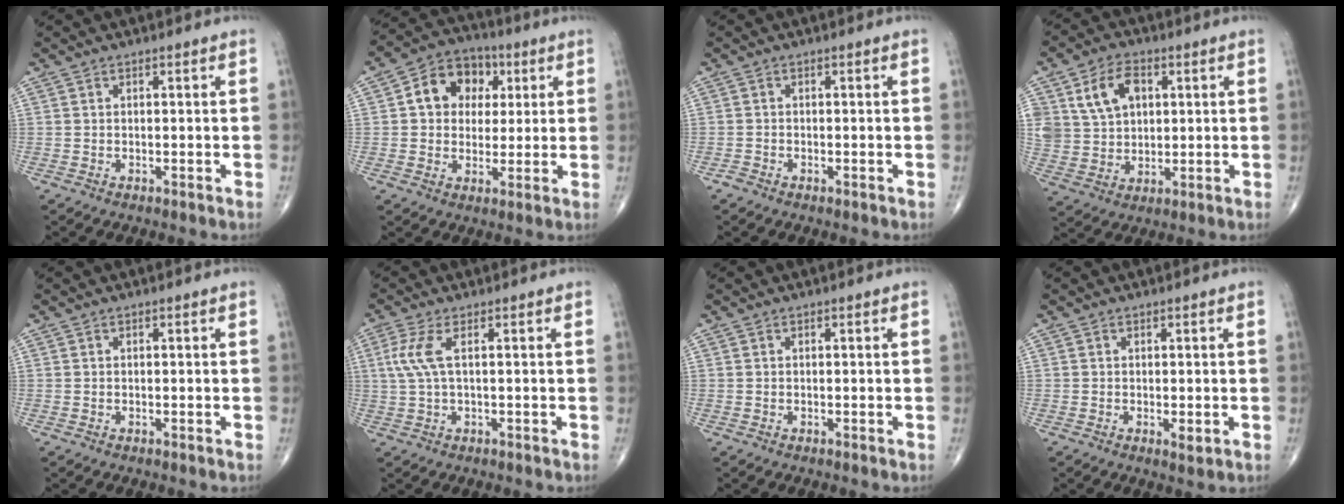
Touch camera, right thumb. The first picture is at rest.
{"total": 11.0, "force": [2.6, 8.9, 5.9], "torque": [-0.053, 0.008, 0.034]}
{"total": 0.8, "force": [-0.6, 0.5, 0.4], "torque": [-0.011, 0.001, -0.011]}
{"total": 10.4, "force": [3.7, 7.4, 6.3], "torque": [-0.093, -0.004, 0.076]}
{"total": 0.0}
{"total": 4.4, "force": [0.9, 1.1, 4.2], "torque": [-0.126, 0.010, 0.021]}
{"total": 0.0}
{"total": 1.5, "force": [-0.3, 0.5, 1.4], "torque": [-0.022, -0.005, -0.003]}